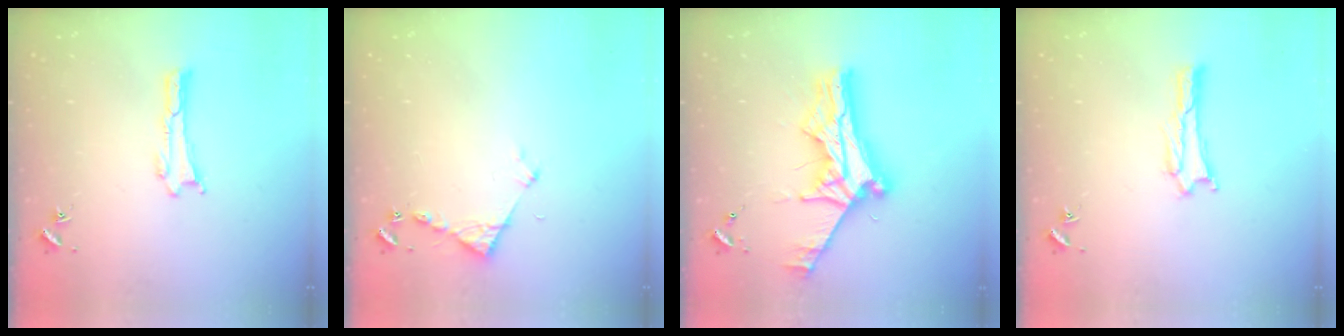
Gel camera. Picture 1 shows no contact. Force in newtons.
{"total": 3.5, "press": 3.5, "slide": 0.3}
{"total": 11.4, "press": 11.4, "slide": 1.1}
{"total": 1.9, "press": 1.9, "slide": 0.1}